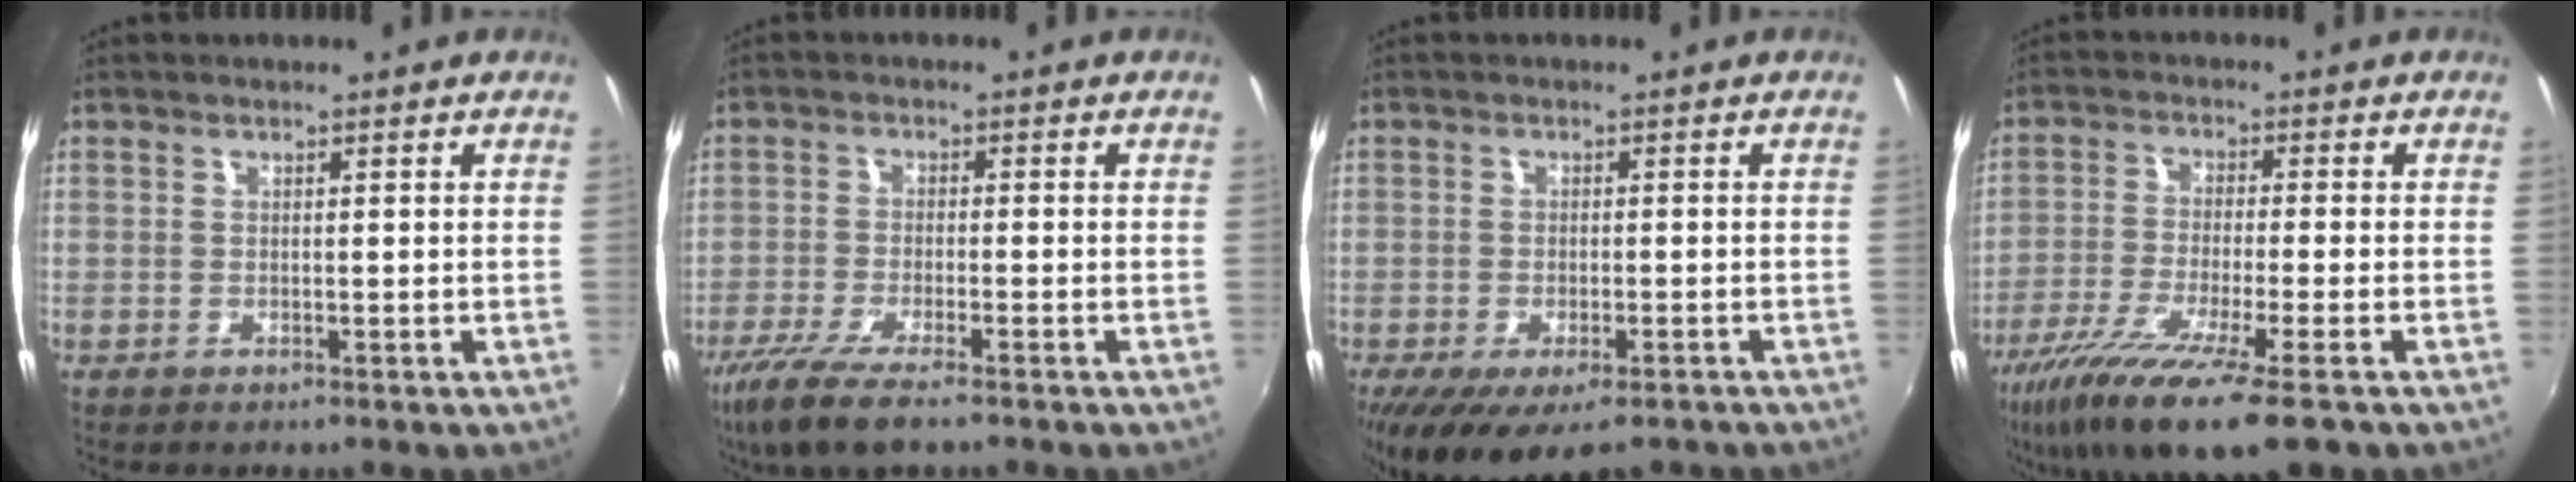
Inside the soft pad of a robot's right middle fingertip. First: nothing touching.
{"total": 10.4, "force": [-7.2, 2.6, 7.0], "torque": [-0.166, -0.037, -0.136]}
{"total": 13.1, "force": [-8.8, 5.3, 8.1], "torque": [-0.166, -0.048, -0.129]}
{"total": 15.5, "force": [-10.1, 2.5, 11.5], "torque": [-0.229, -0.056, -0.180]}